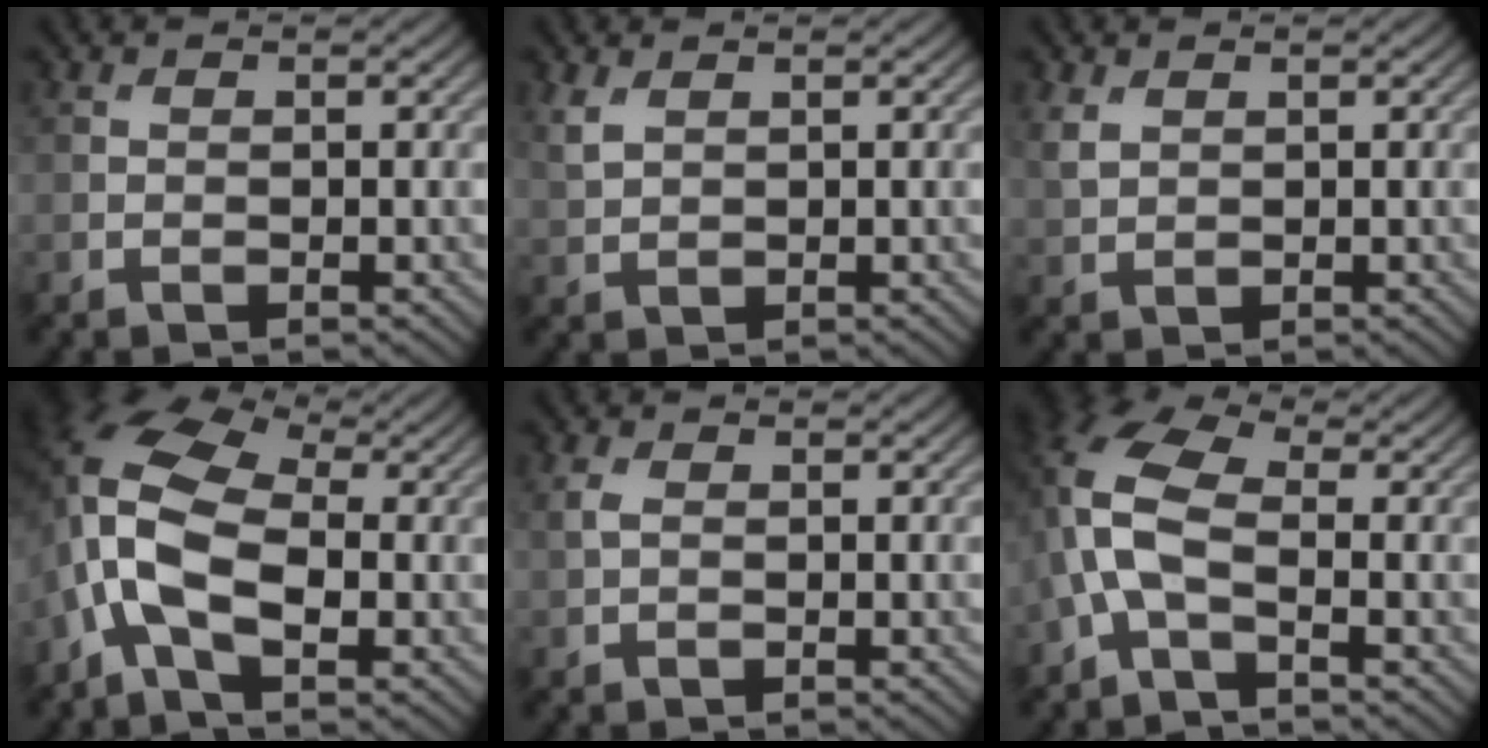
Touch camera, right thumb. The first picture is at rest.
{"total": 2.1, "force": [1.4, 1.0, 1.2], "torque": [-0.039, 0.001, 0.034]}
{"total": 2.3, "force": [1.2, 1.4, 1.3], "torque": [-0.038, 0.000, 0.028]}
{"total": 13.3, "force": [-1.6, 7.3, 11.0], "torque": [-0.259, 0.007, -0.052]}
{"total": 1.5, "force": [0.3, 0.9, 1.1], "torque": [-0.032, 0.002, 0.005]}
{"total": 8.1, "force": [-1.1, 3.8, 7.0], "torque": [-0.176, 0.016, -0.044]}